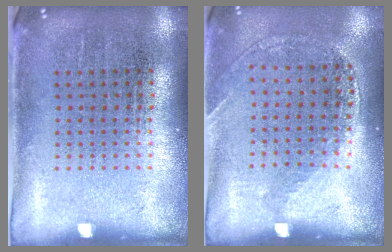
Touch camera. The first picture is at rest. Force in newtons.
{"total": 1.2, "press": 1.1, "slide": 0.5}